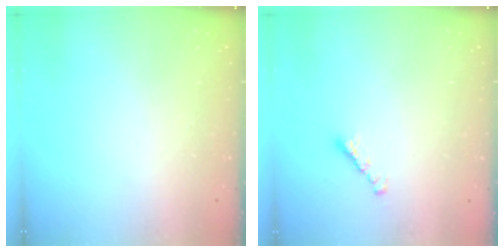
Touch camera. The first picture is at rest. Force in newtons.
{"total": 2.5, "press": 2.5, "slide": 0.5}